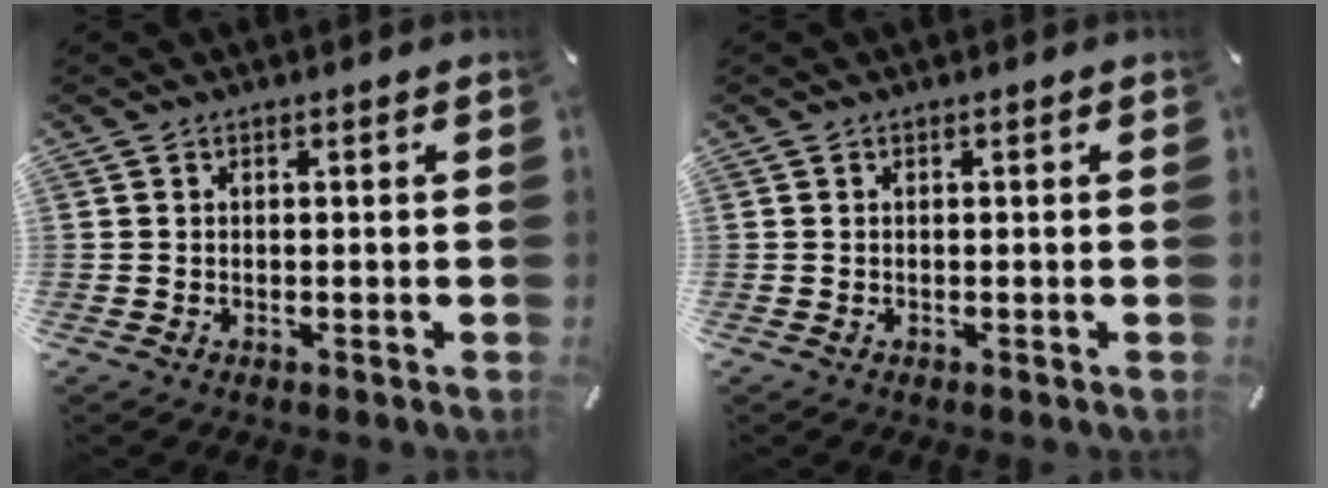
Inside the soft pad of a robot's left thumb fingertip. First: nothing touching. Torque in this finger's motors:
{"motor_torque": [0.09, 0.10, 0.01, 0.00, 0.00]}